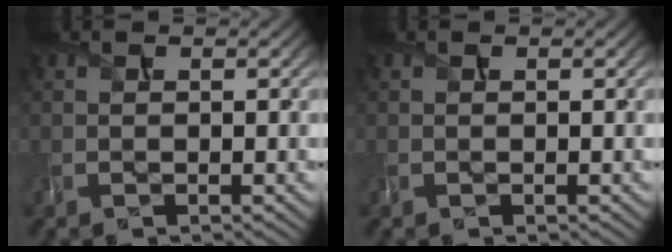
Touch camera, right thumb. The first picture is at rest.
{"total": 0.0}